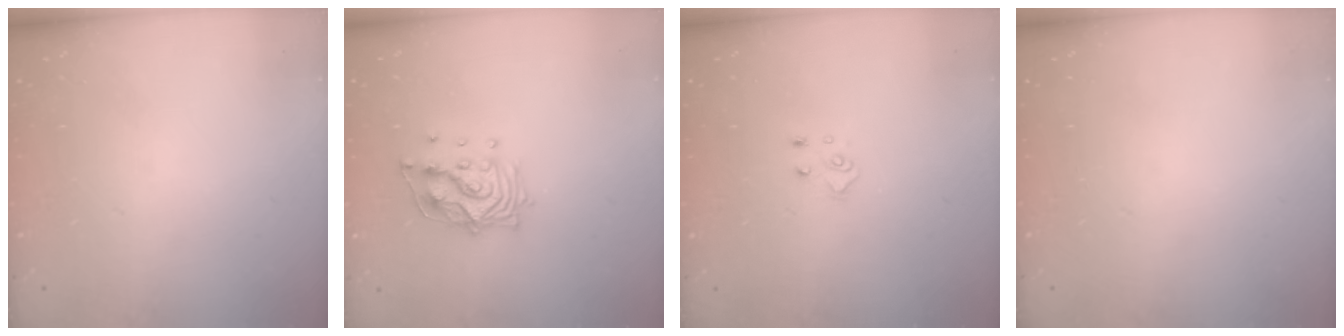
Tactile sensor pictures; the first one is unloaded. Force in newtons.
{"total": 12.9, "press": 12.8, "slide": 1.2}
{"total": 4.8, "press": 4.8, "slide": 0.5}
{"total": 0.0}